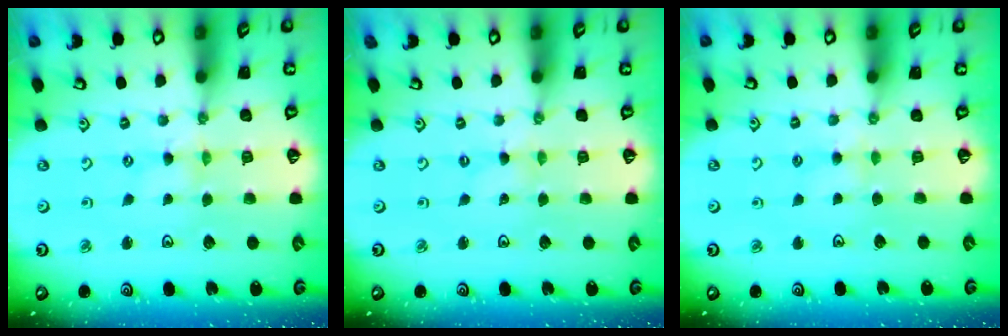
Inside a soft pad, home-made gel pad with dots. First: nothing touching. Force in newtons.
{"total": 0.0}
{"total": 3.1, "press": 3.1, "slide": 0.3}